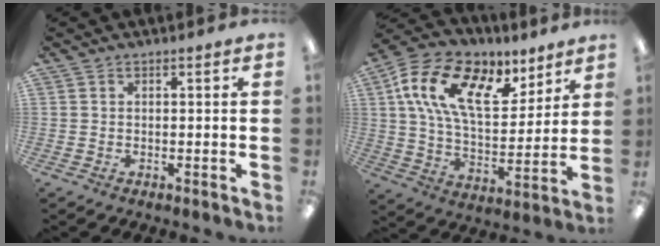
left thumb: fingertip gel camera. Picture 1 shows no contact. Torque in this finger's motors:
{"motor_torque": [1.89, 1.79, 1.35, -1.42, 0.26]}